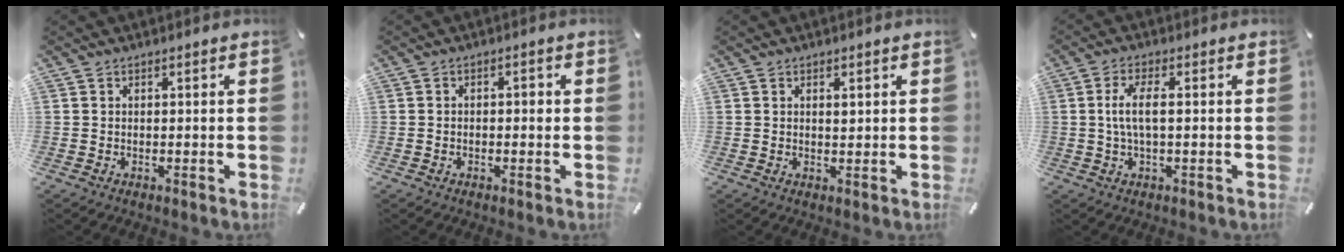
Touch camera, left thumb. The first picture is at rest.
{"total": 1.6, "force": [-0.5, 0.9, 1.3], "torque": [-0.026, 0.006, -0.012]}
{"total": 1.2, "force": [0.5, 0.6, 0.9], "torque": [-0.012, -0.002, 0.007]}
{"total": 6.0, "force": [0.3, 1.7, 5.8], "torque": [-0.121, -0.002, -0.001]}